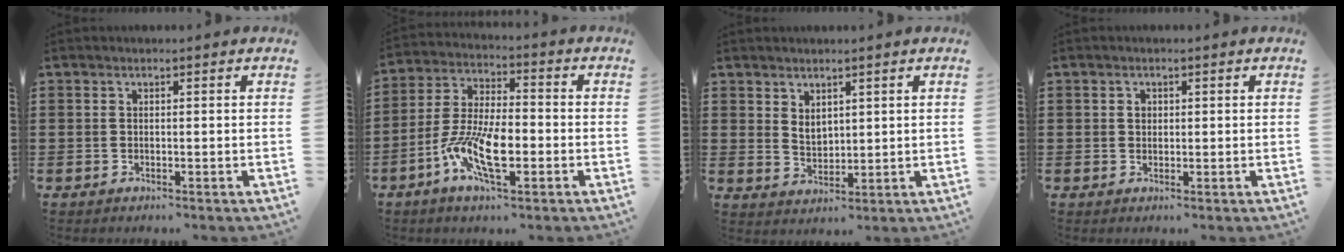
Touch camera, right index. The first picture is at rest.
{"total": 10.5, "force": [-3.9, 4.1, 8.8], "torque": [-0.195, -0.004, -0.077]}
{"total": 2.8, "force": [1.9, 1.7, 1.2], "torque": [-0.021, 0.002, 0.035]}
{"total": 1.0, "force": [0.3, 0.8, 0.5], "torque": [-0.012, 0.005, 0.006]}